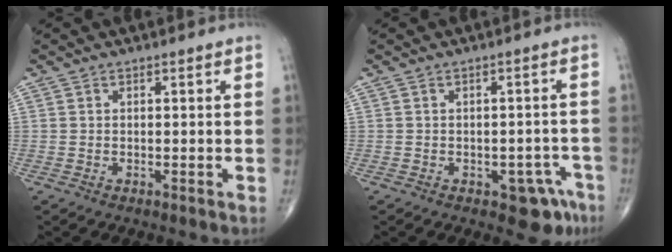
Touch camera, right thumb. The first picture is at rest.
{"total": 5.8, "force": [-3.2, 3.2, 3.6], "torque": [-0.016, 0.022, -0.036]}